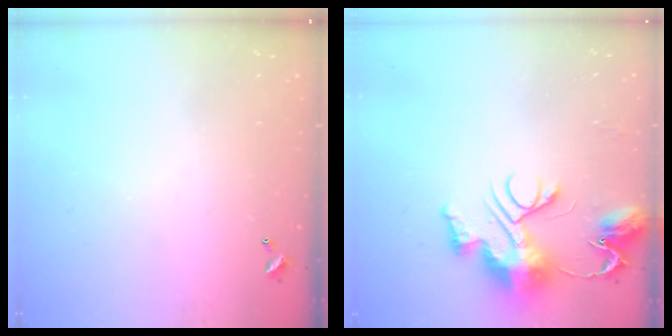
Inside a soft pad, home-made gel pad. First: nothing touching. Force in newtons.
{"total": 12.5, "press": 12.4, "slide": 1.2}